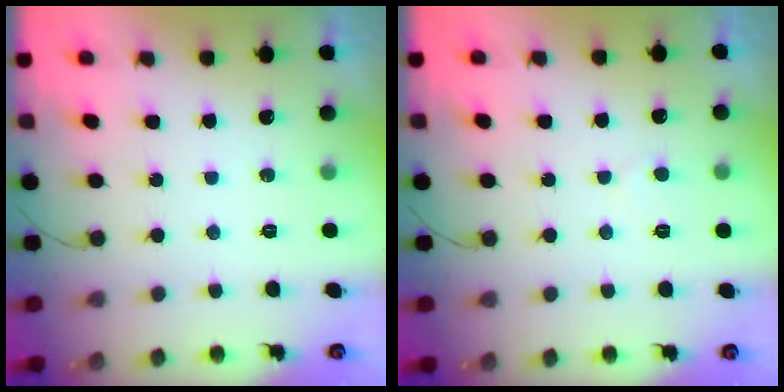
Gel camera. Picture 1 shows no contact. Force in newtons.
{"total": 2.3, "press": 2.3, "slide": 0.2}